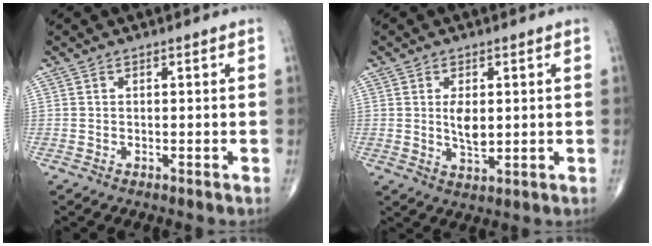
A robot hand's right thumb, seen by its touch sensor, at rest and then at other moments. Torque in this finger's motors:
{"motor_torque": [0.43, 1.75, 0.79, -0.08, 0.04]}